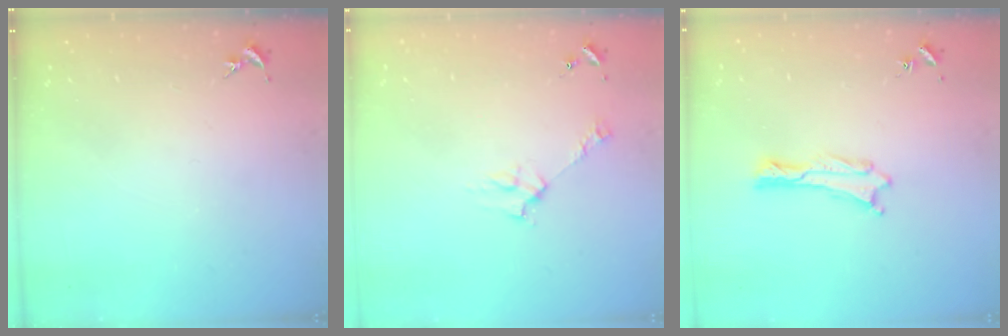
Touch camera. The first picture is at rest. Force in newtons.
{"total": 3.5, "press": 3.5, "slide": 0.4}
{"total": 0.0}